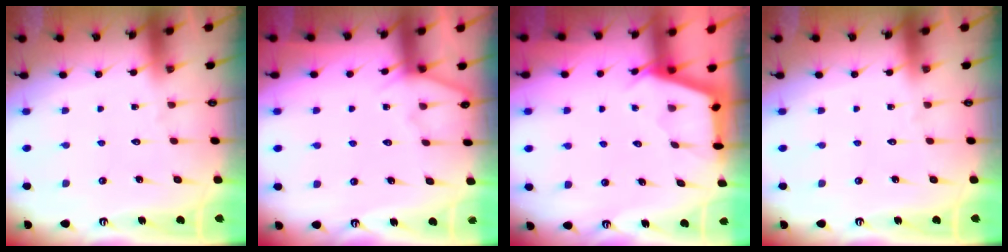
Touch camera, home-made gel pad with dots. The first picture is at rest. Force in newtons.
{"total": 4.9, "press": 4.9, "slide": 0.6}
{"total": 2.6, "press": 2.6, "slide": 0.3}
{"total": 0.0}